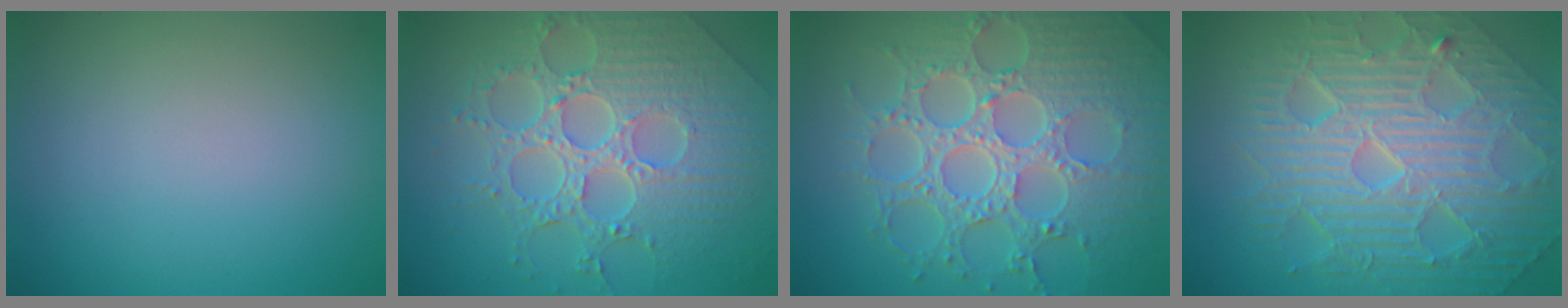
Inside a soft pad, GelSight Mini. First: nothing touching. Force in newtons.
{"total": 8.5, "press": 6.2, "slide": 5.8}
{"total": 8.8, "press": 6.4, "slide": 5.9}
{"total": 11.3, "press": 7.5, "slide": 8.4}